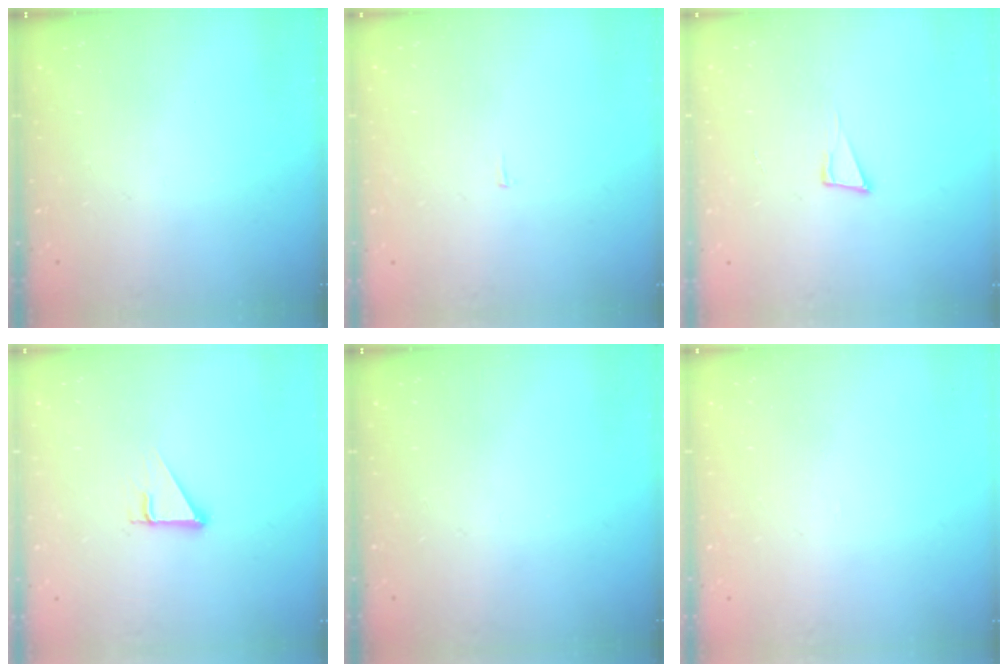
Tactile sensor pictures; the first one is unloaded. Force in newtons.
{"total": 2.2, "press": 2.2, "slide": 0.1}
{"total": 5.7, "press": 4.5, "slide": 3.4}
{"total": 2.5, "press": 2.5, "slide": 0.1}
{"total": 0.0}
{"total": 2.6, "press": 2.6, "slide": 0.2}